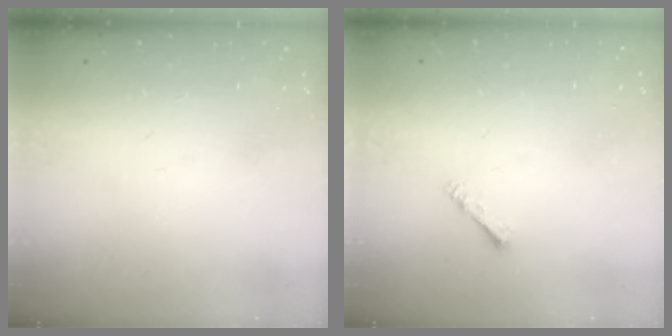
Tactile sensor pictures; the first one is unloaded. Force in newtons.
{"total": 1.4, "press": 1.4, "slide": 0.3}